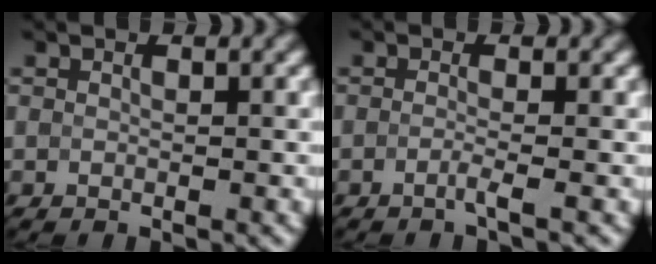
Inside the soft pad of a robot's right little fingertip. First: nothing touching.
{"total": 1.2, "force": [-1.1, -0.2, 0.3], "torque": [-0.004, -0.003, -0.024]}